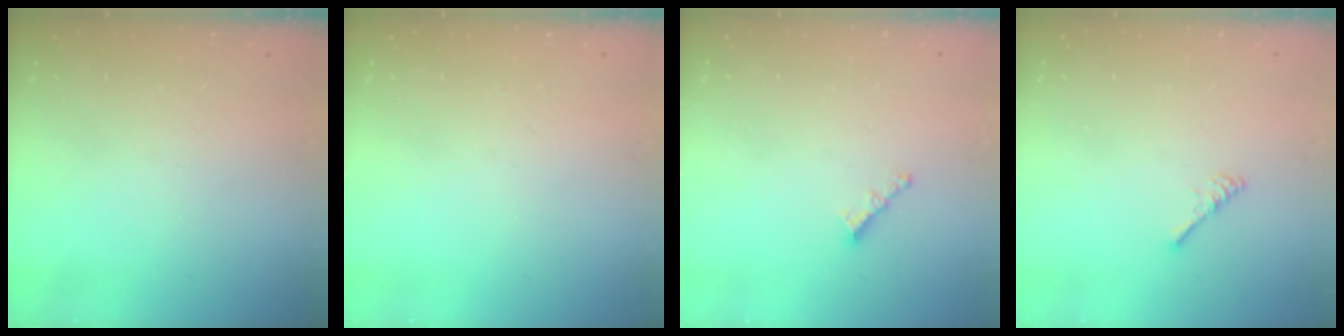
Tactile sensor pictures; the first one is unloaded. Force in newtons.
{"total": 0.0}
{"total": 3.1, "press": 3.1, "slide": 0.3}
{"total": 2.4, "press": 2.4, "slide": 0.4}